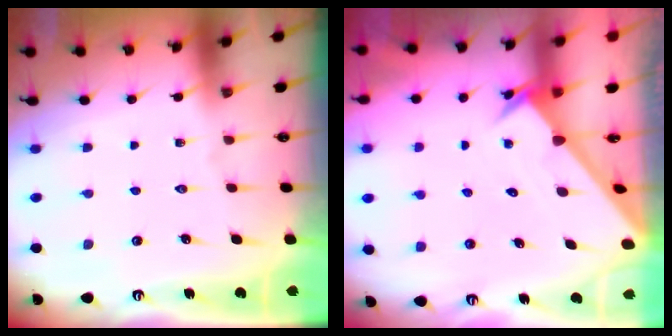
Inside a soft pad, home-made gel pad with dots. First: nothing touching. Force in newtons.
{"total": 2.3, "press": 2.3, "slide": 0.2}